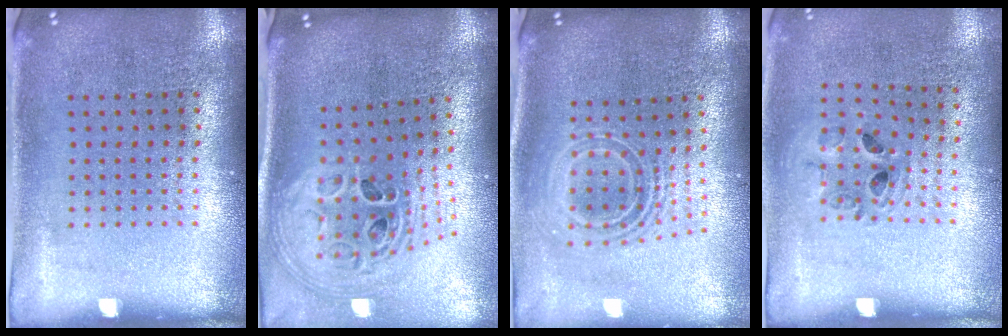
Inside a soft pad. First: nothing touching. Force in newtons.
{"total": 2.4, "press": 1.7, "slide": 1.7}
{"total": 2.1, "press": 1.5, "slide": 1.4}
{"total": 0.9, "press": 0.9, "slide": 0.2}